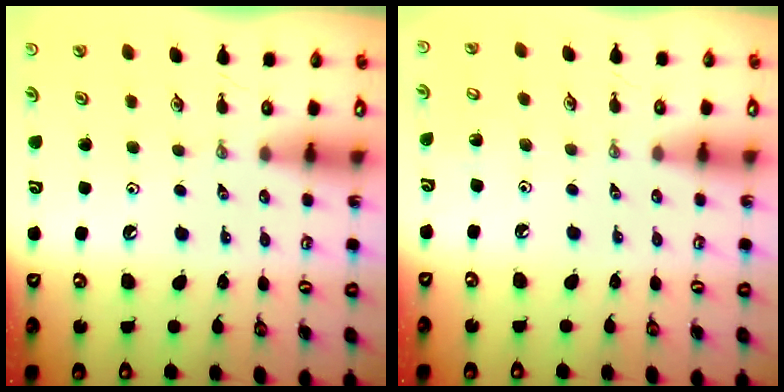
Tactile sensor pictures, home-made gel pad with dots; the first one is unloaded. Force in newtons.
{"total": 2.8, "press": 2.8, "slide": 0.2}